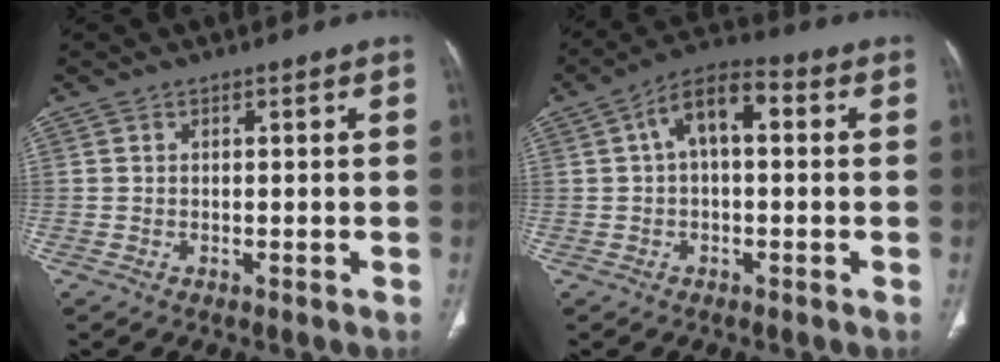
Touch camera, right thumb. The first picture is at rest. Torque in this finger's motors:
{"motor_torque": [1.39, 3.47, 0.50, -0.34, 0.05]}